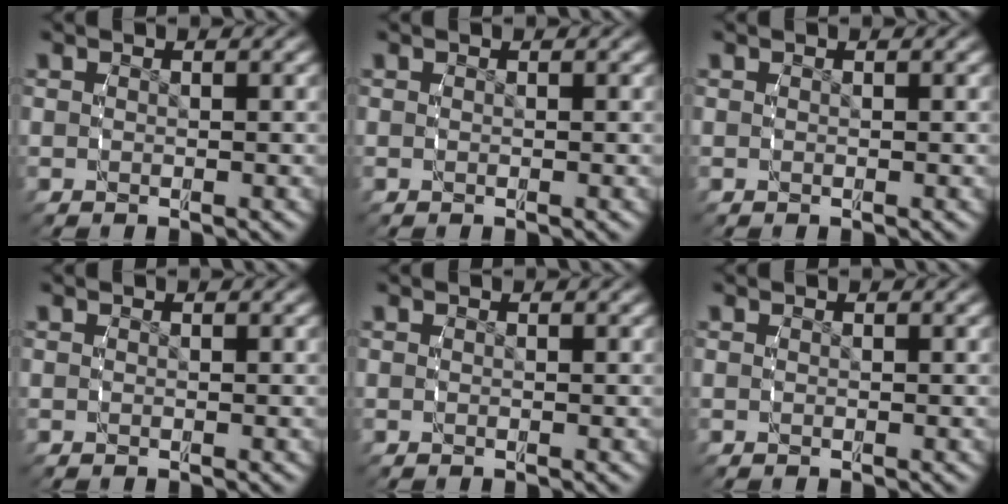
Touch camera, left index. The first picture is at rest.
{"total": 0.0}
{"total": 0.0}
{"total": 0.0}
{"total": 0.0}
{"total": 0.0}